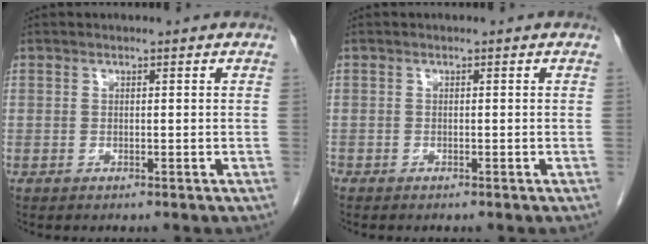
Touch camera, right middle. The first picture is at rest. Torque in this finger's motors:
{"motor_torque": [0.00, 0.08, 0.00, 0.00]}